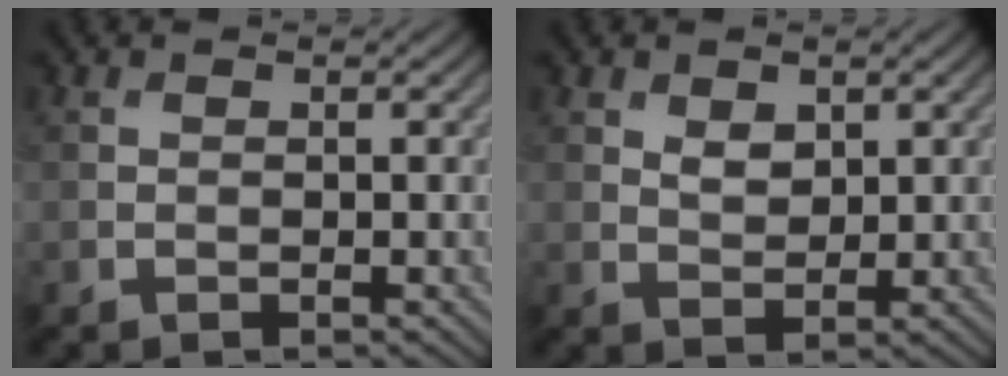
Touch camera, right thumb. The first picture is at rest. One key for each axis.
{"total": 2.2, "fx": 1.1, "fy": 1.4, "fz": 1.3, "tx": -0.029, "ty": -0.003, "tz": 0.023}